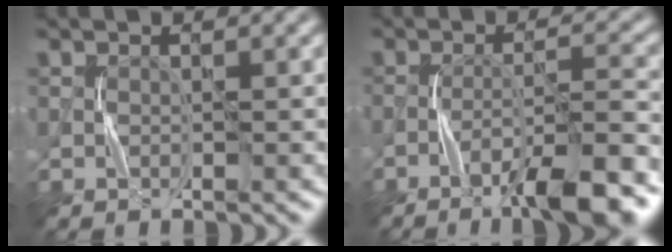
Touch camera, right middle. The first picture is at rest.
{"total": 7.3, "force": [-4.8, 1.0, 5.4], "torque": [-0.080, 0.011, -0.075]}